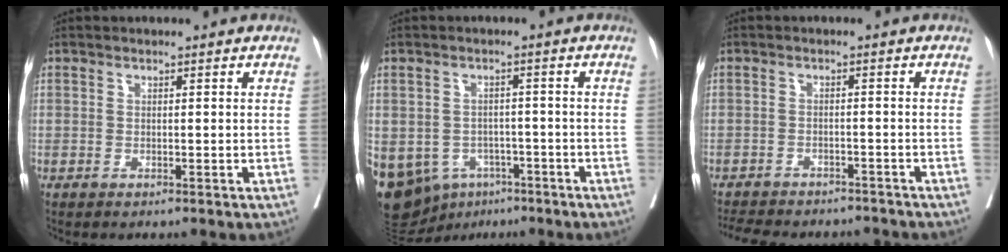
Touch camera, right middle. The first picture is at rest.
{"total": 20.1, "force": [-9.3, 15.7, 8.6], "torque": [-0.270, -0.005, -0.125]}
{"total": 13.2, "force": [-11.8, 4.2, 4.3], "torque": [-0.091, 0.002, -0.150]}